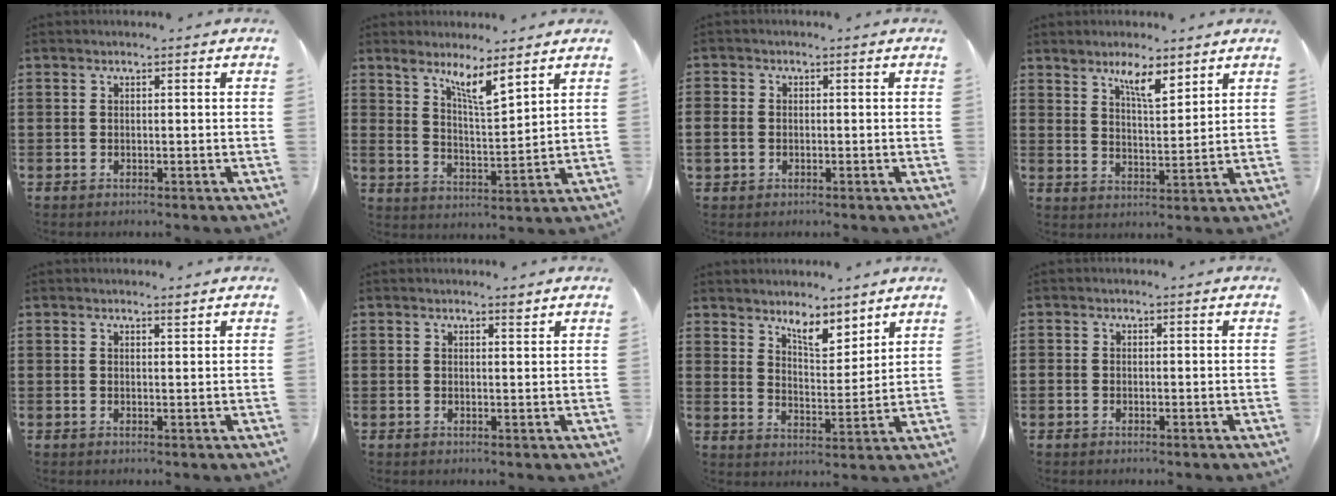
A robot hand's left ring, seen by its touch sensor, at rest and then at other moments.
{"total": 5.9, "force": [4.7, 0.5, 3.5], "torque": [-0.074, -0.020, 0.078]}
{"total": 2.0, "force": [-0.6, 1.7, 0.8], "torque": [-0.025, 0.002, -0.014]}
{"total": 5.1, "force": [4.0, 1.0, 3.0], "torque": [-0.059, -0.009, 0.068]}
{"total": 0.9, "force": [0.8, 0.0, 0.5], "torque": [-0.011, -0.001, 0.015]}
{"total": 1.3, "force": [1.2, 0.1, 0.6], "torque": [-0.006, -0.002, 0.019]}
{"total": 5.5, "force": [4.8, 1.2, 2.4], "torque": [-0.050, -0.019, 0.085]}
{"total": 0.7, "force": [-0.4, 0.6, 0.1], "torque": [-0.003, 0.001, -0.009]}